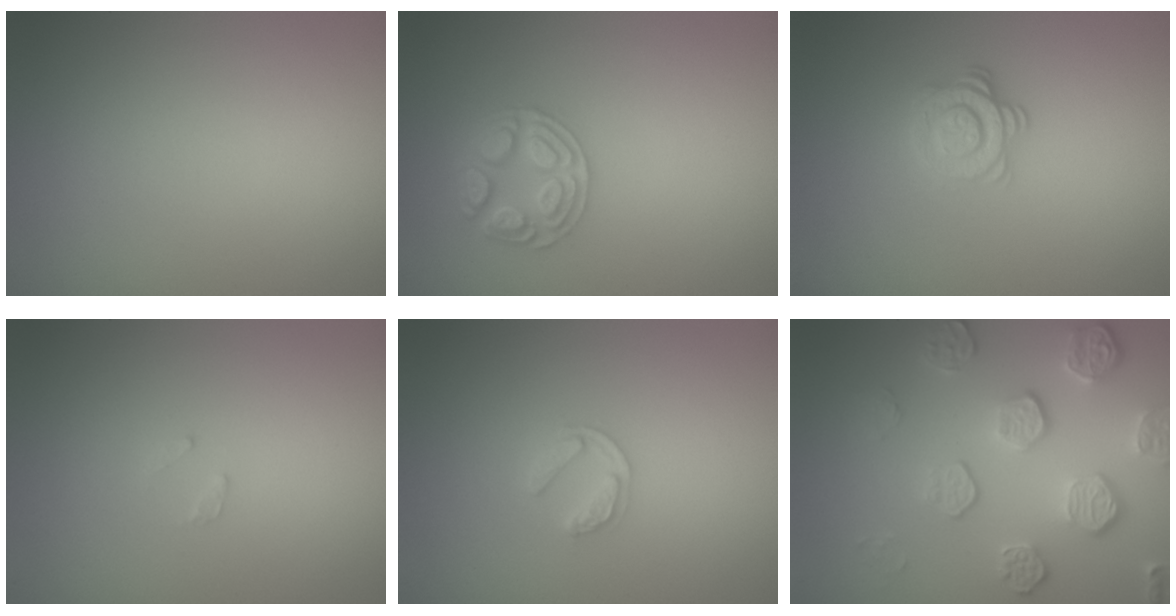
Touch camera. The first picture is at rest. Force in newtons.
{"total": 3.0, "press": 3.0, "slide": 0.5}
{"total": 2.9, "press": 2.5, "slide": 1.6}
{"total": 0.8, "press": 0.7, "slide": 0.1}
{"total": 1.8, "press": 1.8, "slide": 0.3}
{"total": 5.4, "press": 4.1, "slide": 3.5}